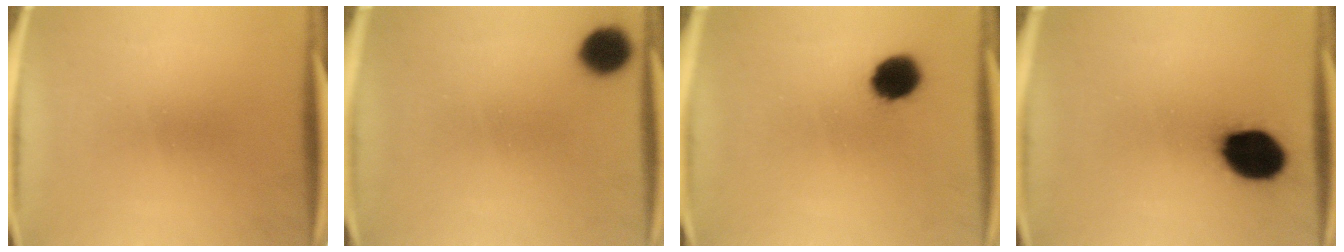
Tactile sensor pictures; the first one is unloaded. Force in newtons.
{"total": 8.1}
{"total": 8.2}
{"total": 14.2}